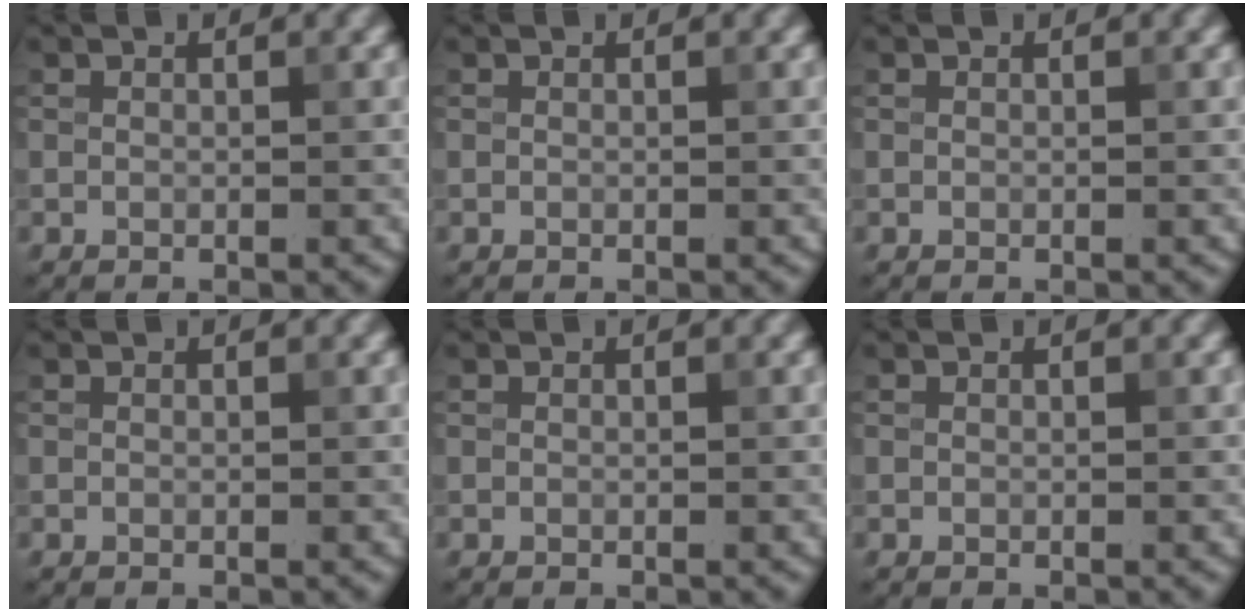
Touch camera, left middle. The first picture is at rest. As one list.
[{"total": 0.0}, {"total": 0.0}, {"total": 0.0}, {"total": 0.0}, {"total": 0.0}]